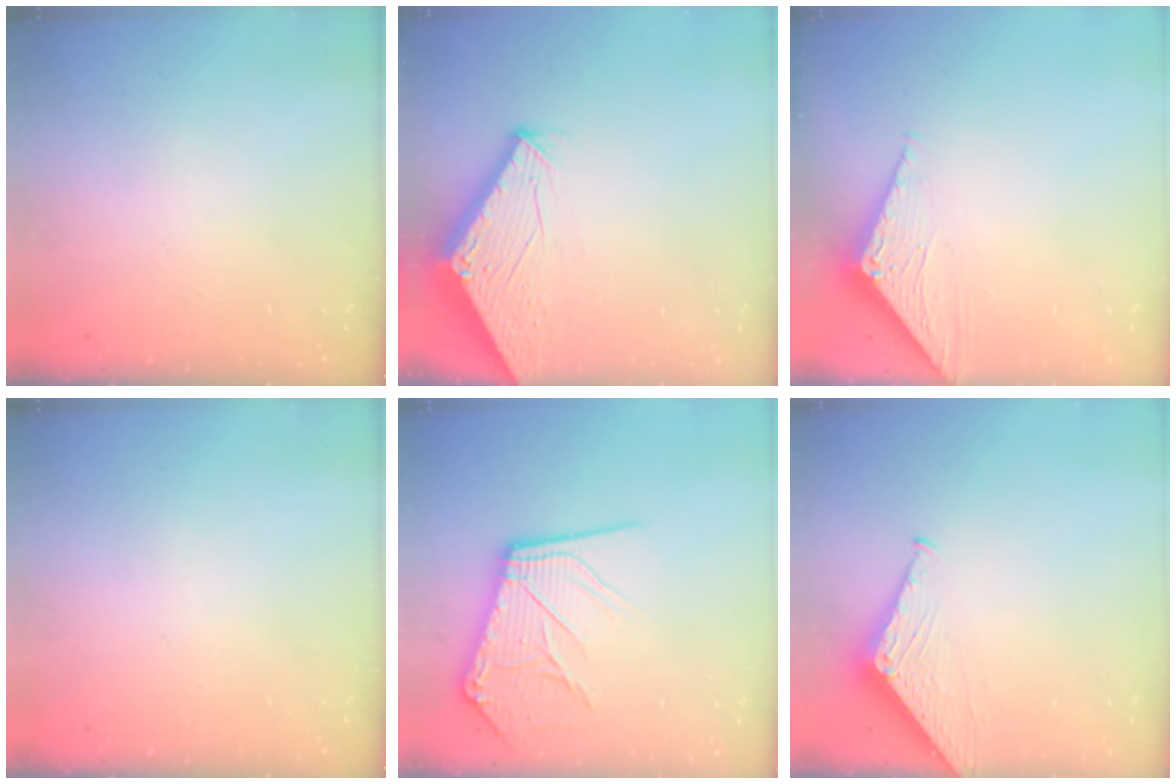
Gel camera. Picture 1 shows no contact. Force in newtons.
{"total": 2.8, "press": 2.8, "slide": 0.1}
{"total": 3.1, "press": 3.1, "slide": 0.2}
{"total": 0.0}
{"total": 14.8, "press": 14.7, "slide": 2.0}
{"total": 3.8, "press": 3.7, "slide": 0.5}